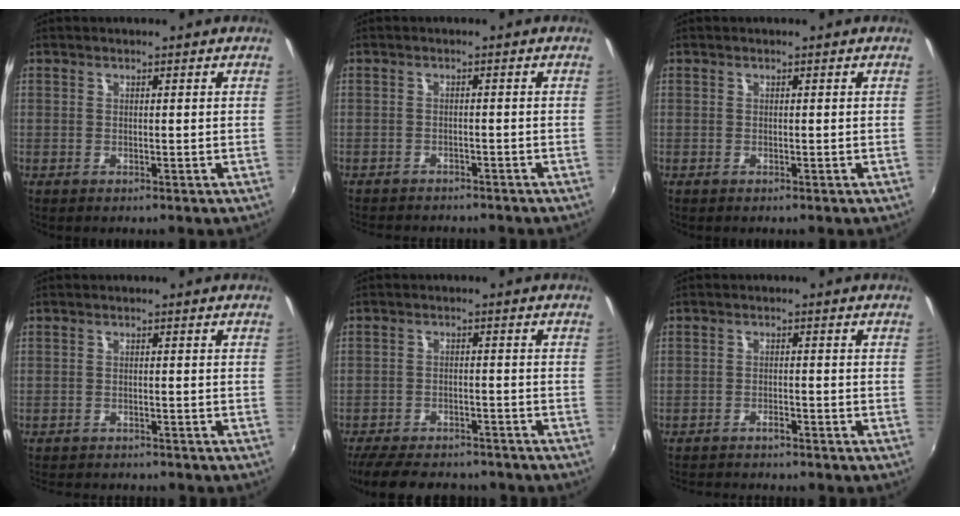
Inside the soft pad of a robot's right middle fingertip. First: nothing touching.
{"total": 6.2, "force": [-5.6, 1.7, 1.8], "torque": [-0.050, -0.013, -0.082]}
{"total": 0.0}
{"total": 7.0, "force": [-6.5, 1.5, 2.2], "torque": [-0.057, -0.014, -0.095]}
{"total": 15.9, "force": [-13.3, 5.6, 6.7], "torque": [-0.154, -0.012, -0.193]}
{"total": 6.5, "force": [-6.0, 1.1, 2.2], "torque": [-0.059, -0.009, -0.091]}